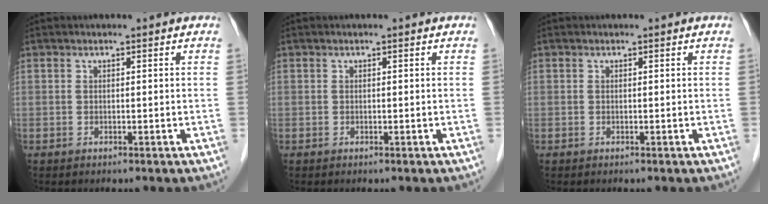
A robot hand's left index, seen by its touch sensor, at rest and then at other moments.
{"total": 0.0}
{"total": 0.0}